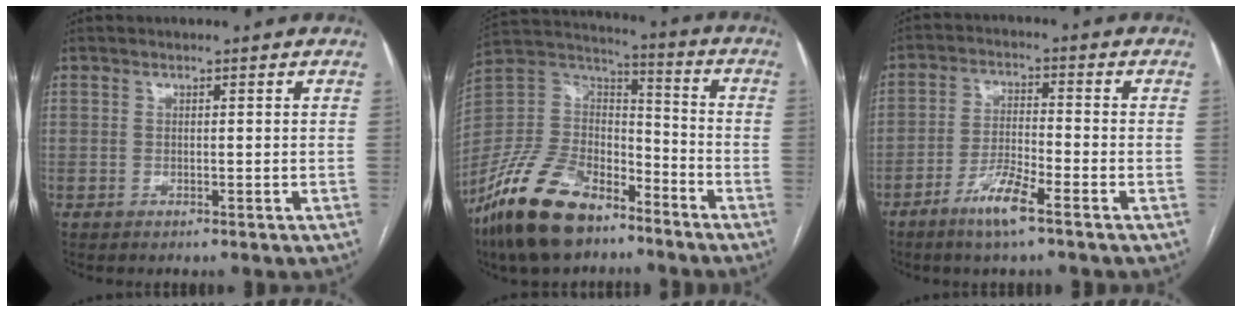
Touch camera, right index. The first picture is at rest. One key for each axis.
{"total": 19.1, "fx": -13.2, "fy": 8.4, "fz": 11.0, "tx": -0.240, "ty": 0.008, "tz": -0.248}
{"total": 6.8, "fx": -4.4, "fy": 0.5, "fz": 5.2, "tx": -0.104, "ty": -0.008, "tz": -0.086}